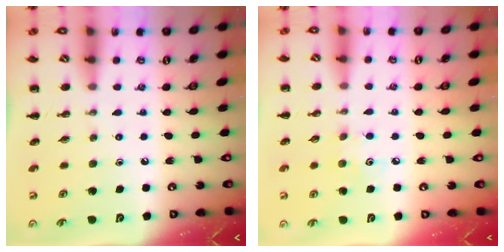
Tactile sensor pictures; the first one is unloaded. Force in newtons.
{"total": 3.7, "press": 3.6, "slide": 0.9}